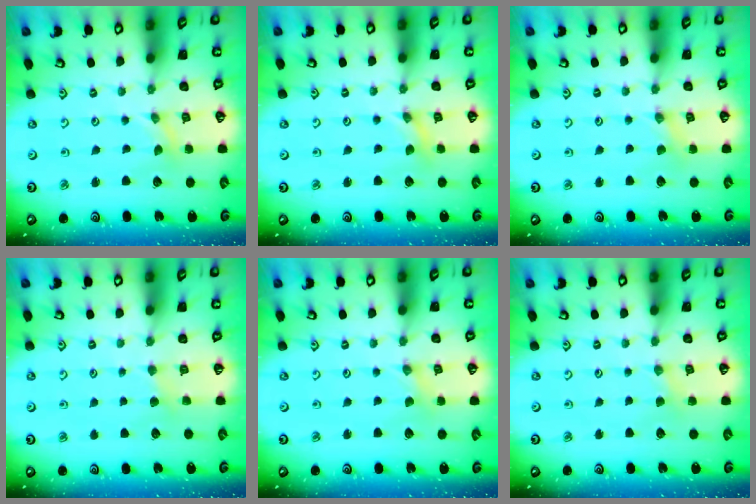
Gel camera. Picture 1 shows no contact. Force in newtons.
{"total": 0.0}
{"total": 0.7, "press": 0.7, "slide": 0.1}
{"total": 2.5, "press": 2.5, "slide": 0.4}
{"total": 0.0}
{"total": 1.9, "press": 1.8, "slide": 0.3}